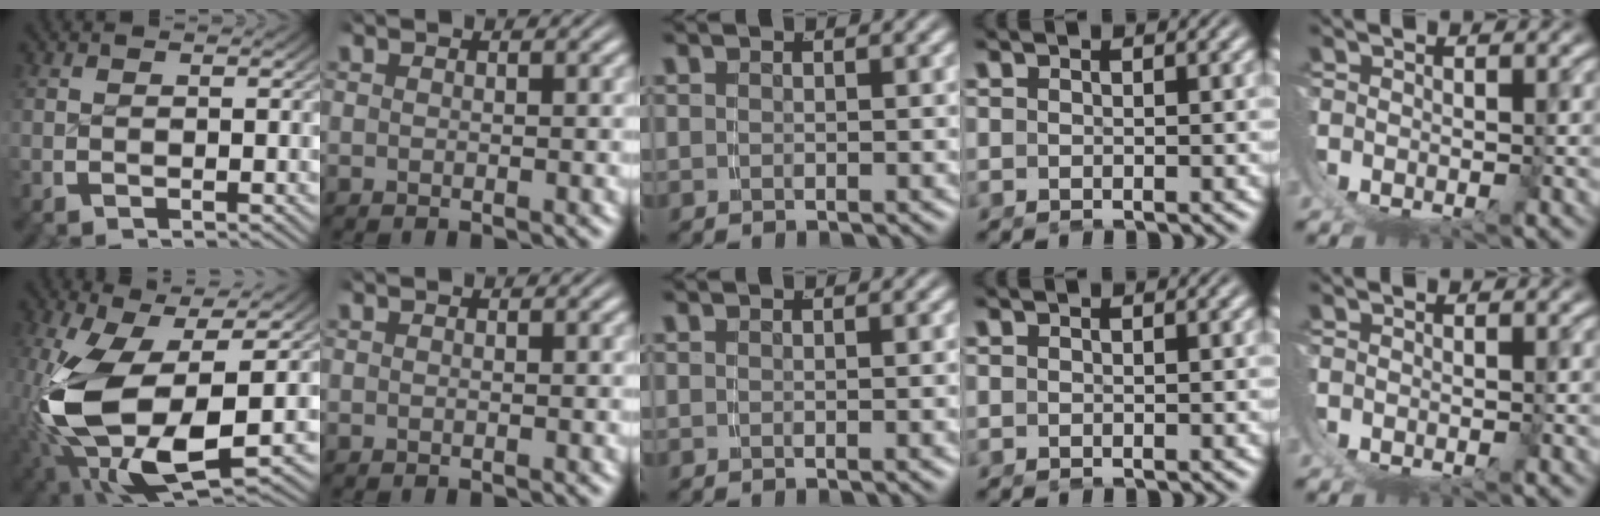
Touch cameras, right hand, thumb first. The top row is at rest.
{"thumb": {"total": 16.1, "force": [-1.5, 9.5, 12.9], "torque": [-0.309, -0.067, 0.013]}}